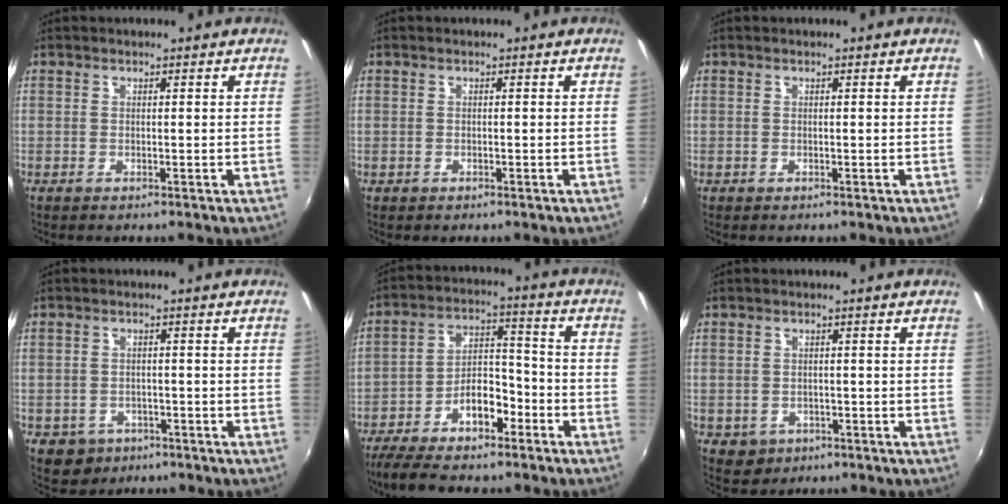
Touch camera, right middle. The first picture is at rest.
{"total": 0.0}
{"total": 0.0}
{"total": 5.6, "force": [-2.7, 4.7, 1.6], "torque": [-0.047, -0.004, -0.032]}
{"total": 12.8, "force": [-8.5, 5.4, 7.9], "torque": [-0.156, 0.022, -0.142]}
{"total": 4.0, "force": [-1.3, 3.5, 1.4], "torque": [-0.037, -0.004, -0.011]}